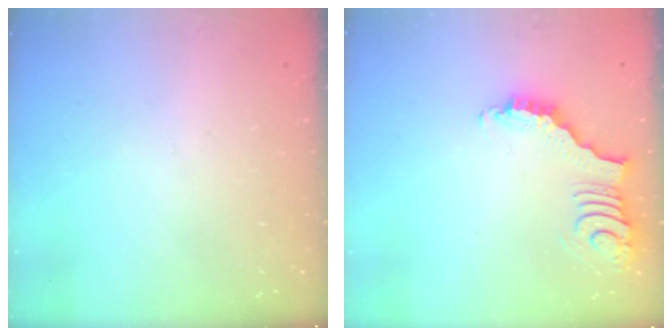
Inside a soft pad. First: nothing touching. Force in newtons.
{"total": 3.9, "press": 3.9, "slide": 0.7}